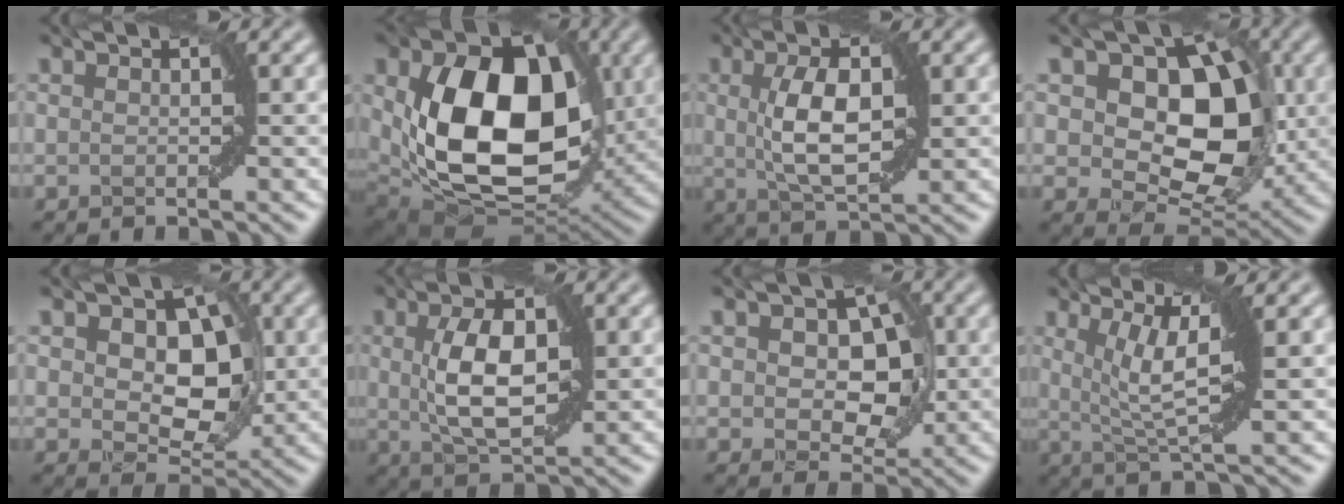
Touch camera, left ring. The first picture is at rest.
{"total": 14.0, "force": [1.2, 9.3, 10.4], "torque": [-0.177, -0.018, 0.027]}
{"total": 5.4, "force": [0.5, 2.2, 4.9], "torque": [-0.095, 0.002, 0.013]}
{"total": 11.0, "force": [2.1, 7.4, 7.9], "torque": [-0.107, 0.006, 0.023]}
{"total": 7.4, "force": [1.2, 4.9, 5.5], "torque": [-0.079, -0.003, 0.018]}
{"total": 6.0, "force": [0.5, 2.8, 5.3], "torque": [-0.104, 0.002, 0.013]}
{"total": 6.6, "force": [0.8, 4.4, 4.8], "torque": [-0.060, 0.001, 0.009]}
{"total": 5.4, "force": [1.3, 1.0, 5.2], "torque": [-0.097, -0.002, 0.027]}